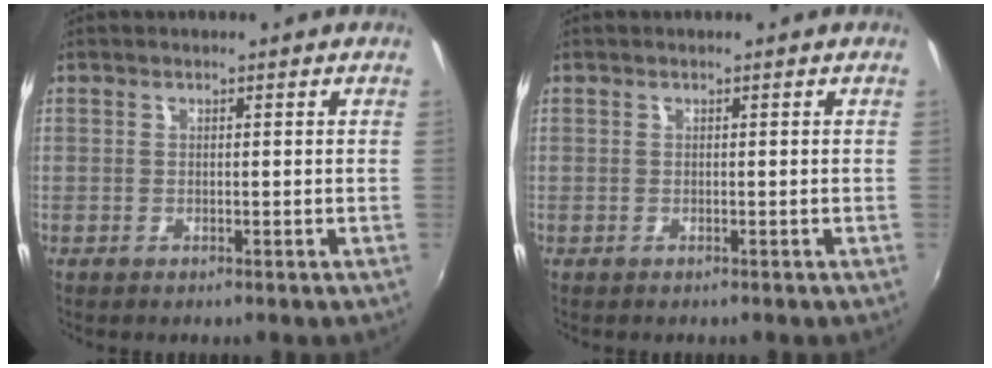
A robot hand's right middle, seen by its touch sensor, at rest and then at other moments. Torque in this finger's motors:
{"motor_torque": [0.01, -0.13, 0.02, 0.00]}